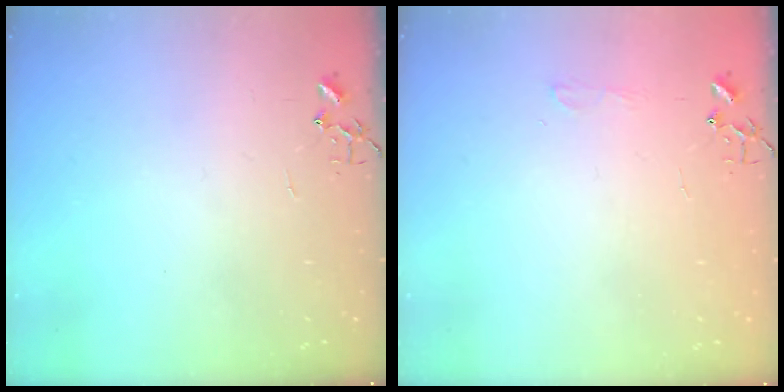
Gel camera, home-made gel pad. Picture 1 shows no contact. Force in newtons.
{"total": 4.7, "press": 4.6, "slide": 0.7}